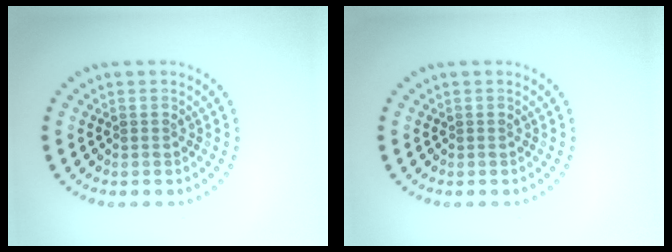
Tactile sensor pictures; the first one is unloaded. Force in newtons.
{"total": 0.0}